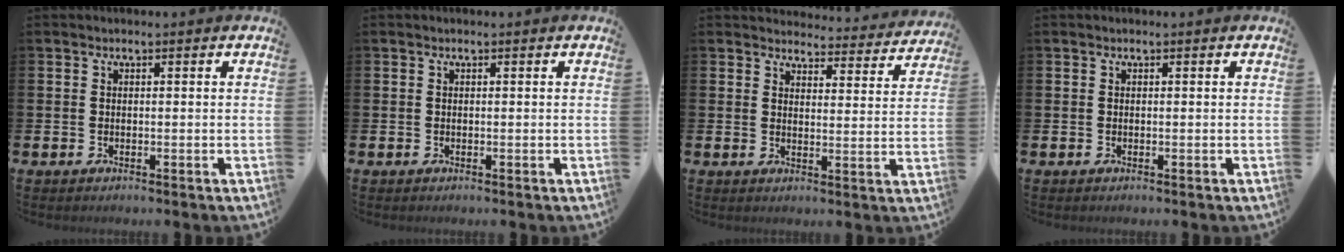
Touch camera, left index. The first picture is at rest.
{"total": 0.0}
{"total": 3.8, "force": [3.7, 0.9, 0.1], "torque": [-0.009, -0.031, 0.061]}
{"total": 0.0}